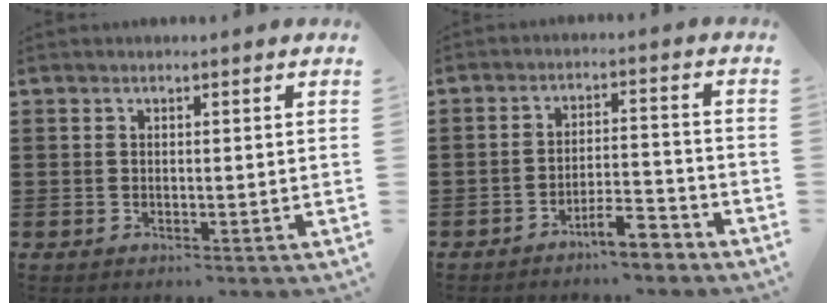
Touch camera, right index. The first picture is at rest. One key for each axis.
{"total": 5.4, "fx": -4.7, "fy": 0.9, "fz": 2.6, "tx": -0.042, "ty": 0.010, "tz": -0.088}